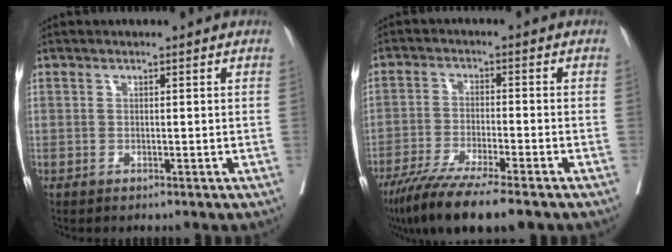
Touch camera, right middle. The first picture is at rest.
{"total": 11.6, "force": [-8.8, 0.3, 7.6], "torque": [-0.121, -0.031, -0.144]}